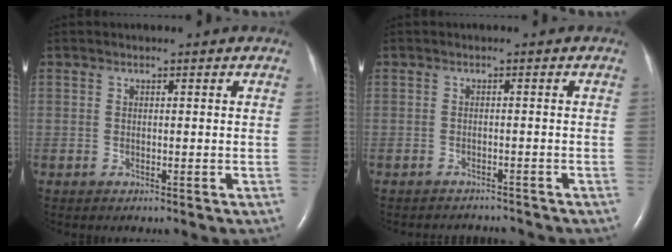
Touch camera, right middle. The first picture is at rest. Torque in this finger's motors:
{"motor_torque": [-0.02, -0.04, -0.01, 0.00]}